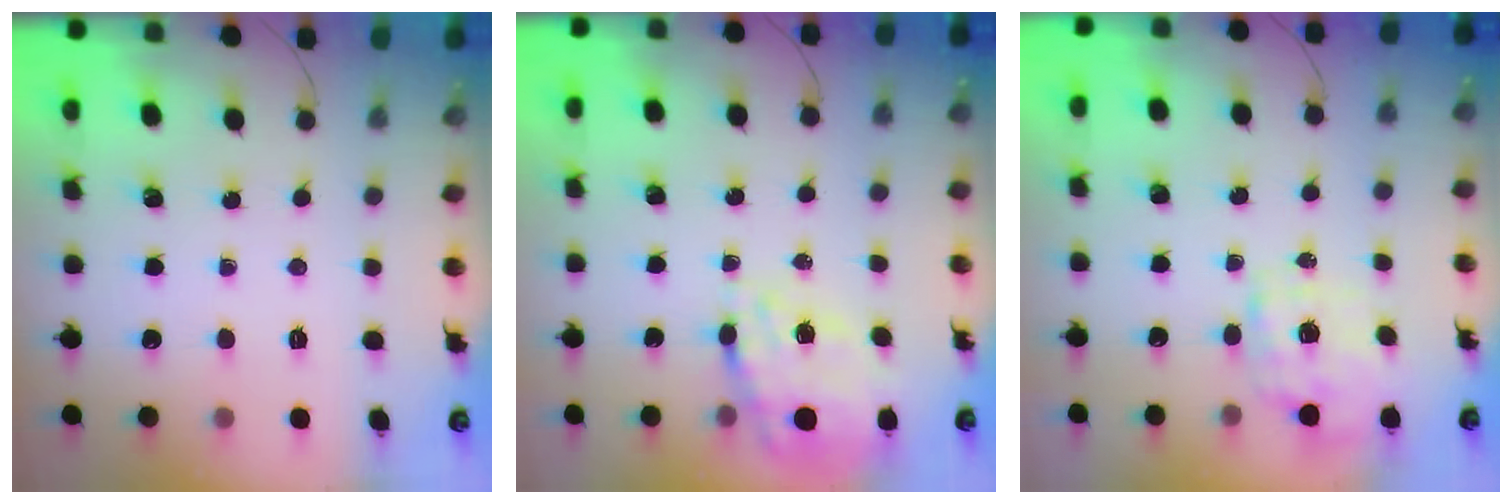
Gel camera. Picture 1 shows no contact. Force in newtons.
{"total": 17.1, "press": 16.6, "slide": 3.9}
{"total": 1.7, "press": 1.6, "slide": 0.5}